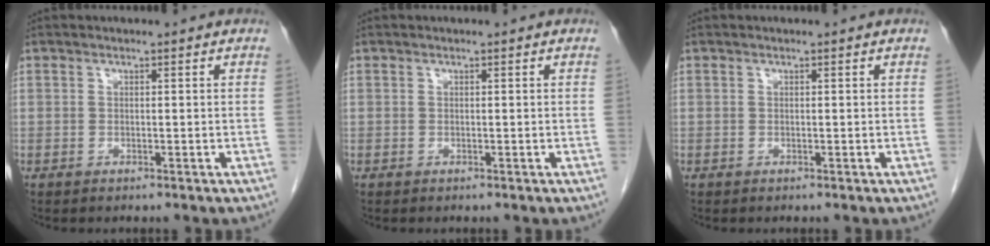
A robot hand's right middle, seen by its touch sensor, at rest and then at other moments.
{"total": 0.0}
{"total": 0.0}